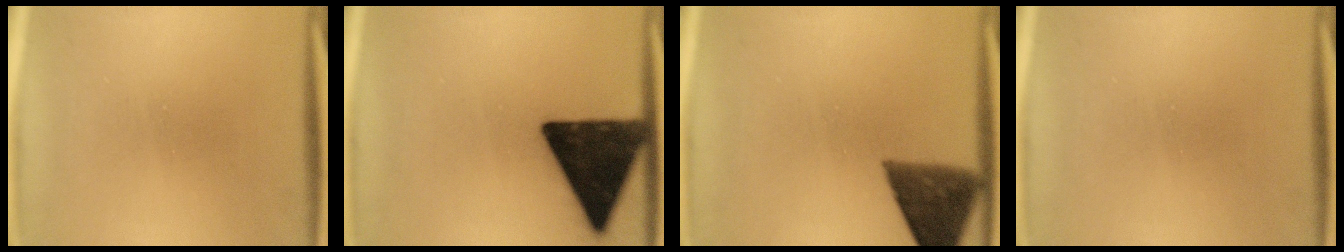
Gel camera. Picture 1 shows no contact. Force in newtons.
{"total": 17.2}
{"total": 9.7}
{"total": 0.0}